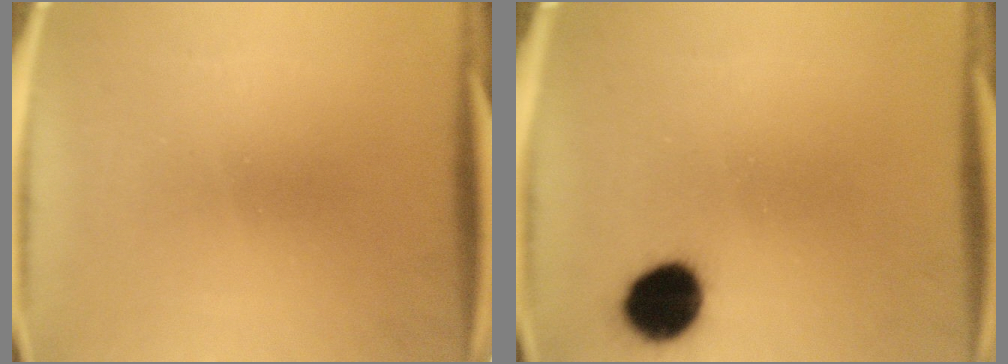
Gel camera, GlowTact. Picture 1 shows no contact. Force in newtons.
{"total": 9.2}